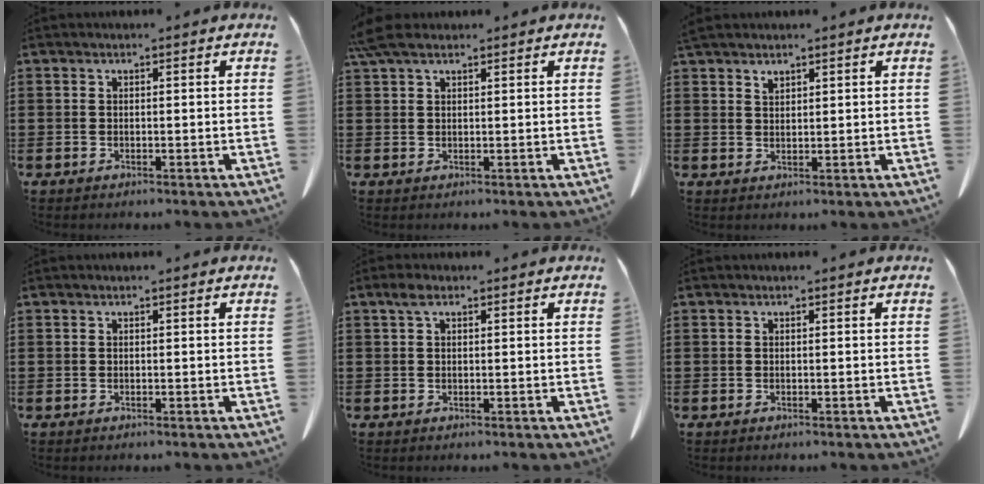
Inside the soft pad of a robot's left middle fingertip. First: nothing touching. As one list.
[{"total": 3.3, "force": [2.2, 1.2, 2.1], "torque": [-0.055, 0.002, 0.040]}, {"total": 1.4, "force": [1.3, 0.3, 0.4], "torque": [-0.011, 0.000, 0.026]}, {"total": 0.0}, {"total": 1.8, "force": [0.6, 0.9, 1.4], "torque": [-0.031, 0.007, 0.011]}, {"total": 0.0}]